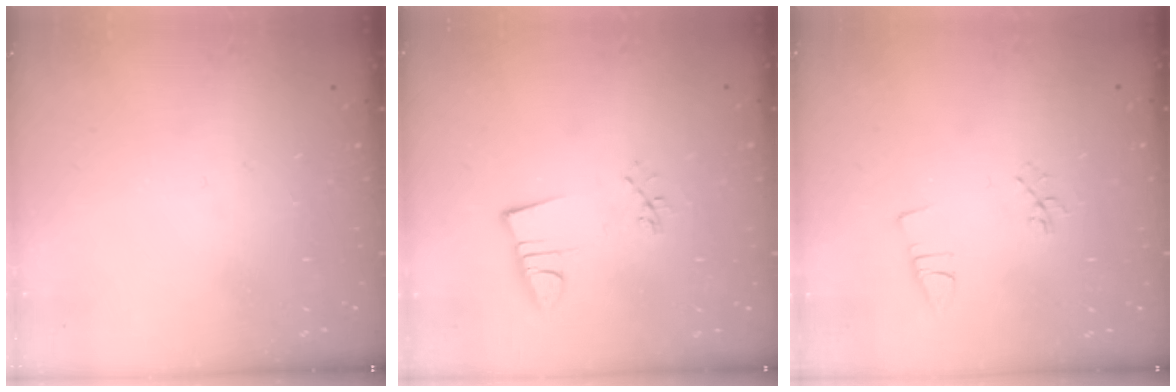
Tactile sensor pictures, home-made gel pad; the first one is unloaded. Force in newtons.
{"total": 3.0, "press": 1.6, "slide": 2.5}
{"total": 3.8, "press": 3.5, "slide": 1.5}